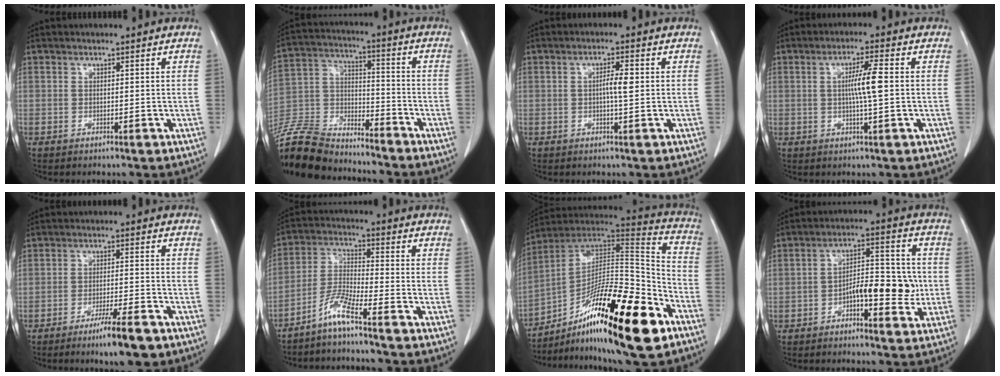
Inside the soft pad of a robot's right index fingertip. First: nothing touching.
{"total": 17.5, "force": [-16.2, 4.6, 4.7], "torque": [-0.107, 0.009, -0.291]}
{"total": 2.8, "force": [0.1, 0.2, 2.7], "torque": [-0.051, 0.001, 0.000]}
{"total": 5.0, "force": [0.2, -0.2, 5.0], "torque": [-0.089, -0.001, 0.003]}
{"total": 7.5, "force": [-5.1, 0.4, 5.4], "torque": [-0.086, -0.013, -0.081]}
{"total": 6.0, "force": [-4.8, -0.6, 3.6], "torque": [-0.083, -0.014, -0.102]}
{"total": 25.9, "force": [-13.5, 4.6, 21.7], "torque": [-0.325, 0.001, -0.222]}
{"total": 9.6, "force": [-2.2, 3.3, 8.8], "torque": [-0.138, 0.021, -0.032]}